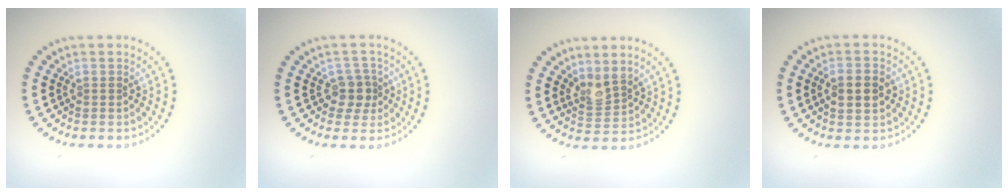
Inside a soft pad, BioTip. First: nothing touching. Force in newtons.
{"total": 2.2, "press": 1.9, "slide": 1.1}
{"total": 2.1, "press": 1.6, "slide": 1.3}
{"total": 2.9, "press": 2.9, "slide": 0.1}